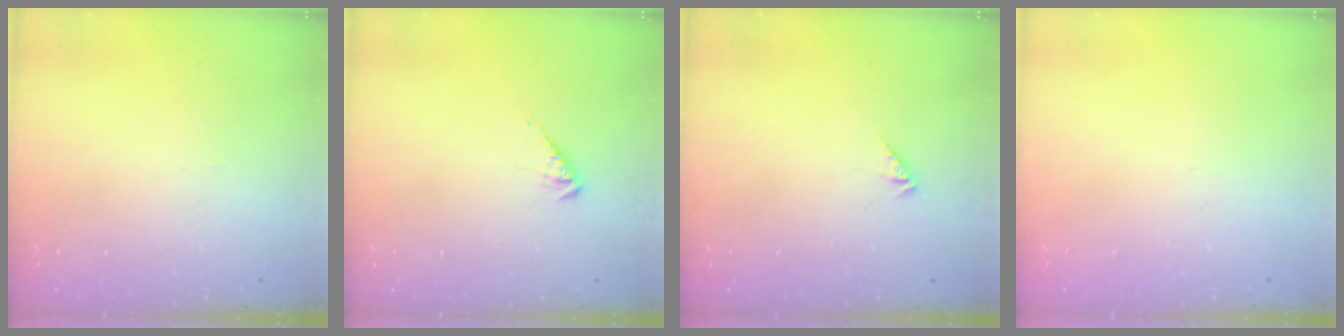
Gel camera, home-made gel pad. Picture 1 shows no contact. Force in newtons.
{"total": 3.3, "press": 3.3, "slide": 0.5}
{"total": 1.0, "press": 1.0, "slide": 0.3}
{"total": 0.0}